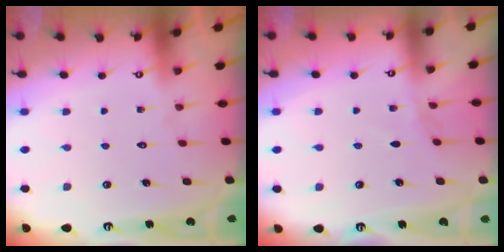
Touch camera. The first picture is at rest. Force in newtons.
{"total": 3.2, "press": 3.2, "slide": 0.4}